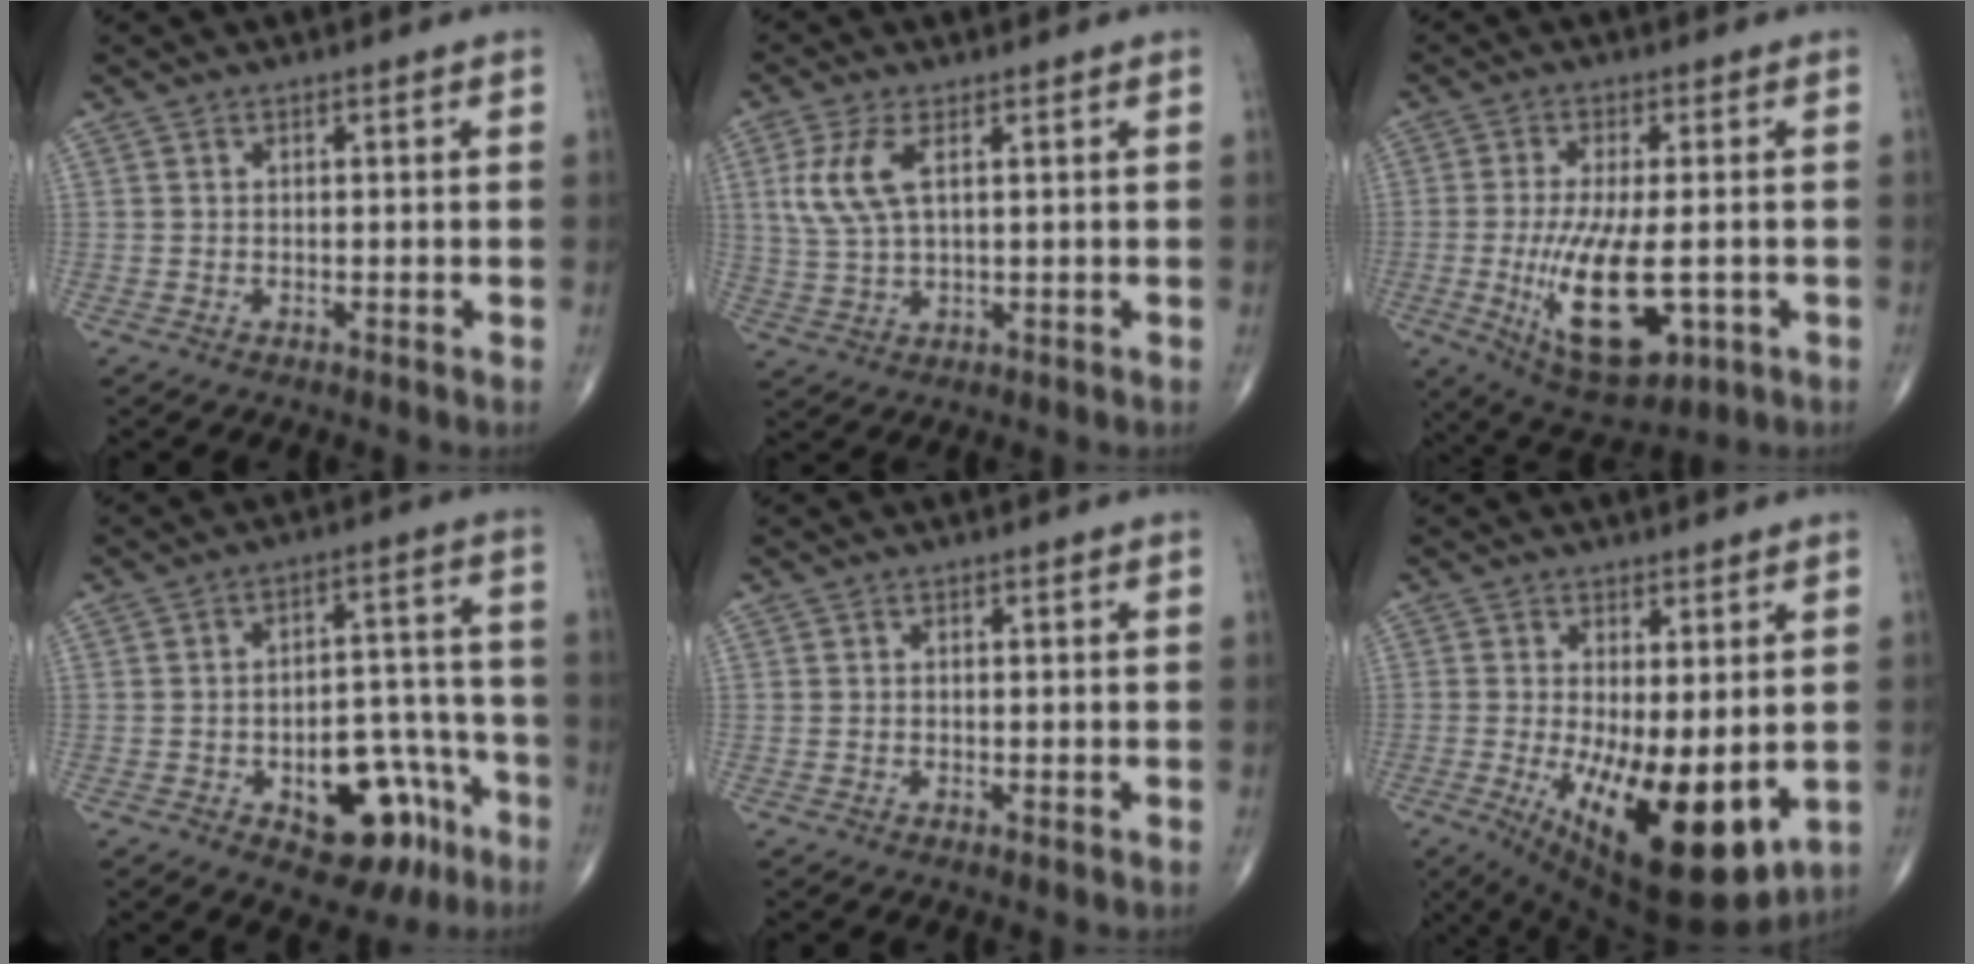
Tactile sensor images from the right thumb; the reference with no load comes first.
{"total": 7.5, "force": [2.3, 3.2, 6.4], "torque": [-0.153, -0.001, 0.050]}
{"total": 15.1, "force": [-3.0, 5.9, 13.5], "torque": [-0.244, -0.021, -0.034]}
{"total": 14.7, "force": [-6.8, 8.1, 10.2], "torque": [-0.094, 0.058, -0.083]}
{"total": 0.0}
{"total": 17.1, "force": [-3.2, 6.5, 15.4], "torque": [-0.231, -0.036, -0.026]}